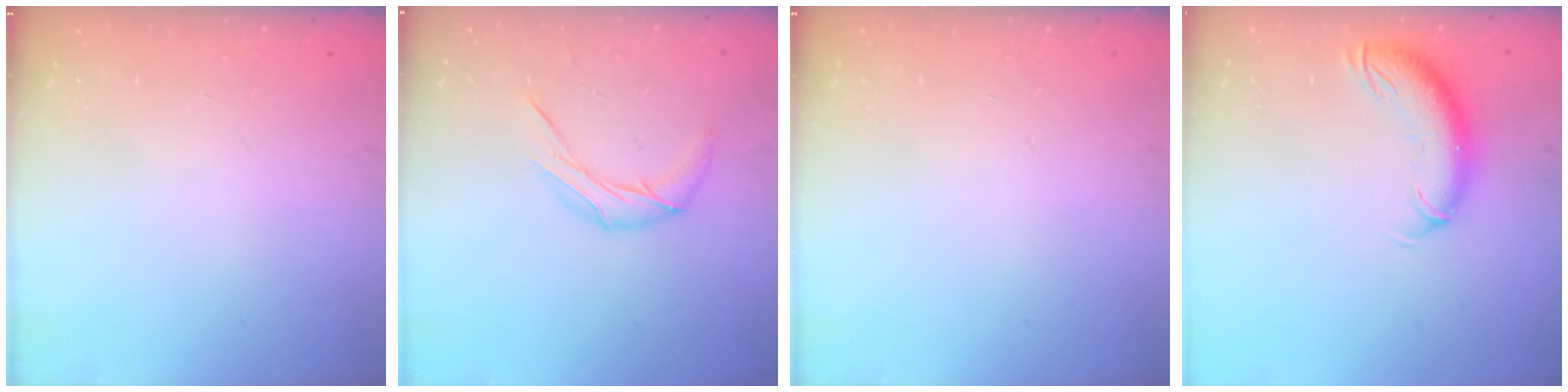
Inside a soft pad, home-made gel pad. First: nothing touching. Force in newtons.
{"total": 8.4, "press": 8.4, "slide": 0.3}
{"total": 0.0}
{"total": 10.6, "press": 10.4, "slide": 2.2}